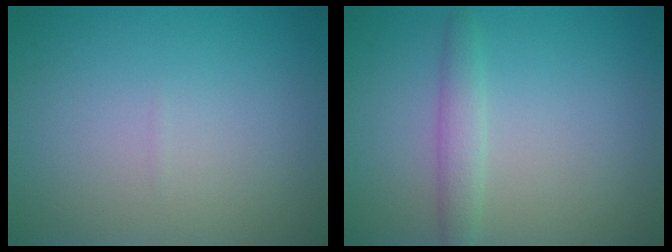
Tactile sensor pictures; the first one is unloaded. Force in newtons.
{"total": 1.9, "press": 1.9, "slide": 0.0}